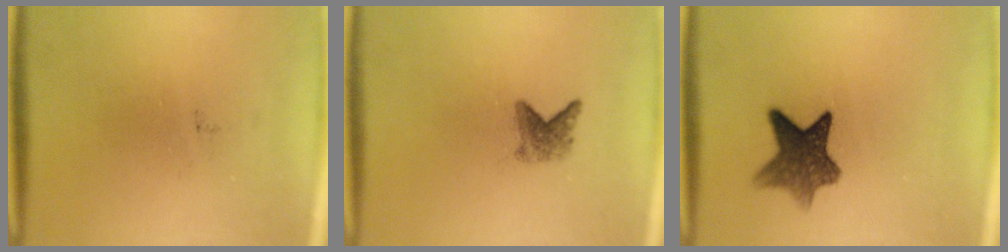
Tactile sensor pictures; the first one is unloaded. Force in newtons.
{"total": 2.1}
{"total": 8.1}